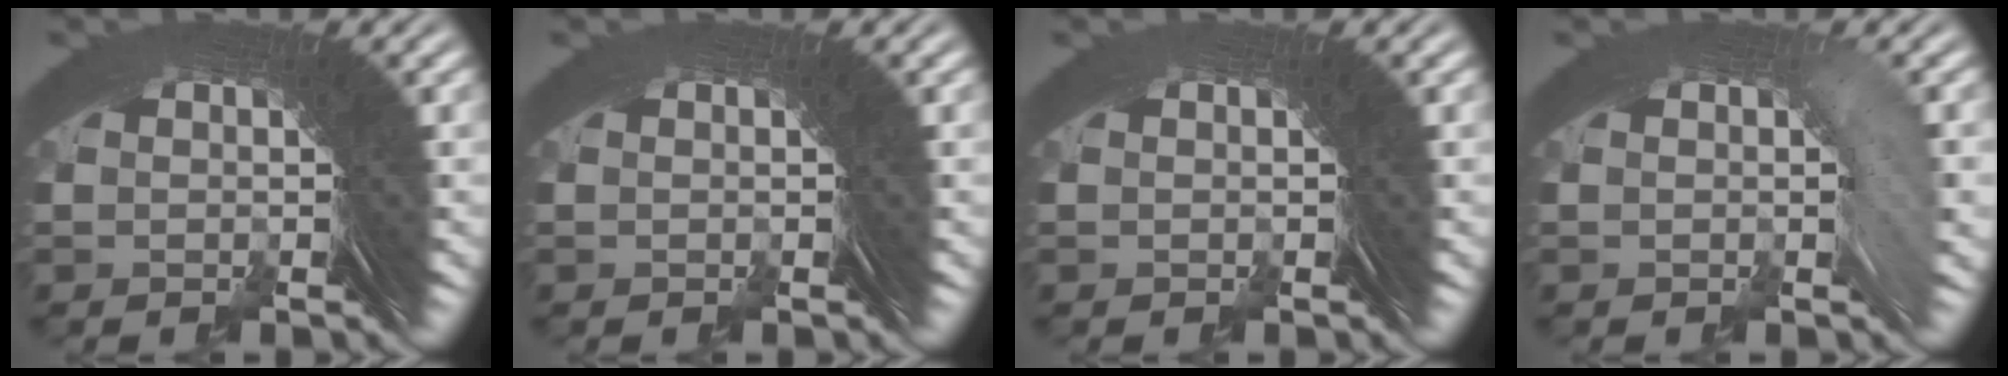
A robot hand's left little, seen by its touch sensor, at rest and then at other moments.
{"total": 0.0}
{"total": 0.0}
{"total": 1.2, "force": [-0.2, -0.1, 1.1], "torque": [-0.016, 0.011, -0.006]}